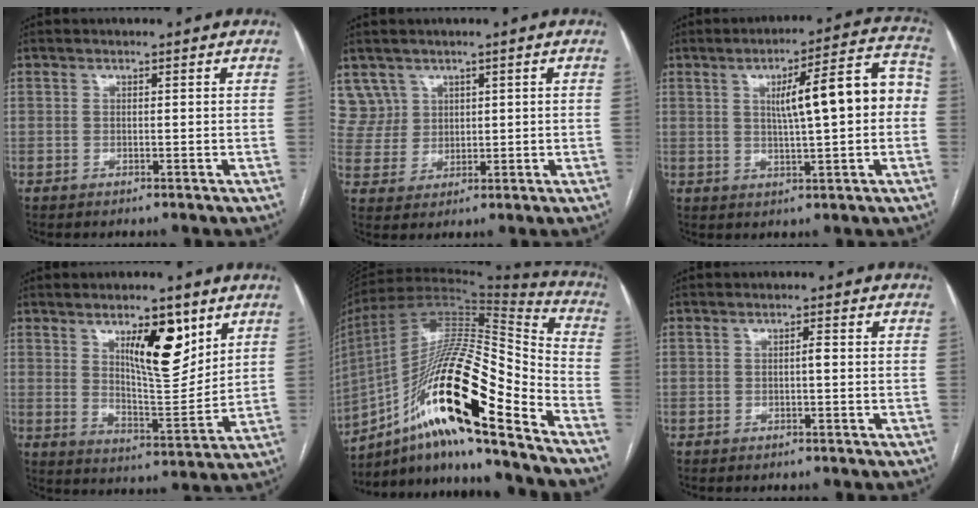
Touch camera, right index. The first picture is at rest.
{"total": 5.6, "force": [3.4, 4.5, -0.5], "torque": [0.013, 0.013, 0.075]}
{"total": 12.0, "force": [1.0, 2.0, 11.8], "torque": [-0.161, 0.039, 0.014]}
{"total": 11.2, "force": [5.6, 3.3, 9.1], "torque": [-0.145, -0.008, 0.098]}
{"total": 26.1, "force": [-13.9, 3.6, 21.8], "torque": [-0.392, -0.002, -0.245]}
{"total": 0.9, "force": [-0.1, 0.1, 0.9], "torque": [-0.014, 0.002, -0.002]}